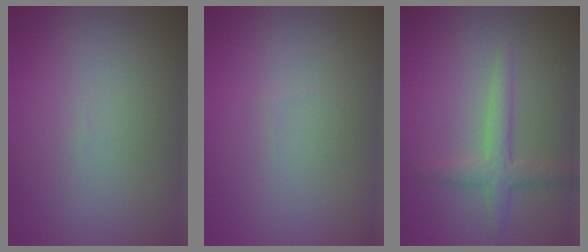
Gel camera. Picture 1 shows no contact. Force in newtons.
{"total": 0.0}
{"total": 2.7, "press": 2.7, "slide": 0.0}